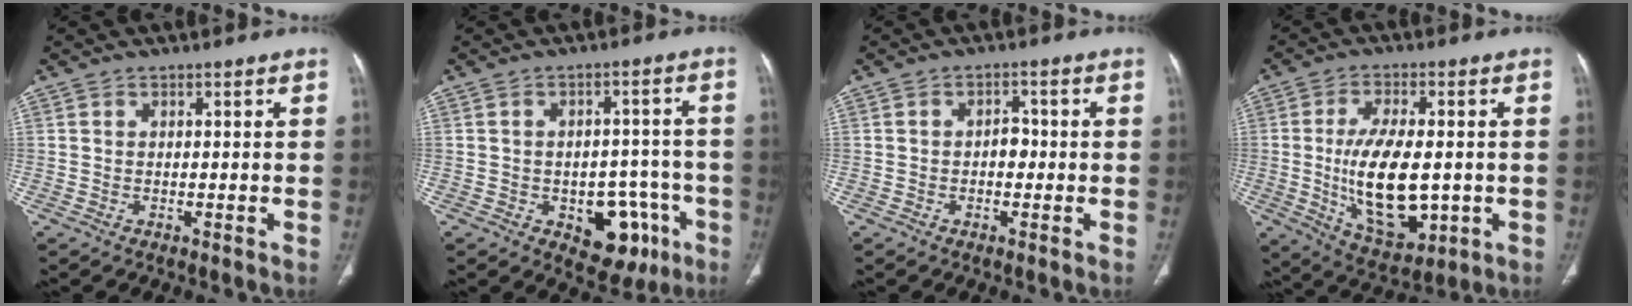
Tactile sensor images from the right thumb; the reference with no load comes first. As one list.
[{"total": 11.2, "force": [-4.7, 7.1, 7.3], "torque": [-0.052, 0.035, -0.050]}, {"total": 2.6, "force": [-0.4, 1.8, 1.7], "torque": [-0.010, 0.010, -0.012]}, {"total": 15.9, "force": [-1.5, 7.8, 13.7], "torque": [-0.226, -0.013, -0.011]}]